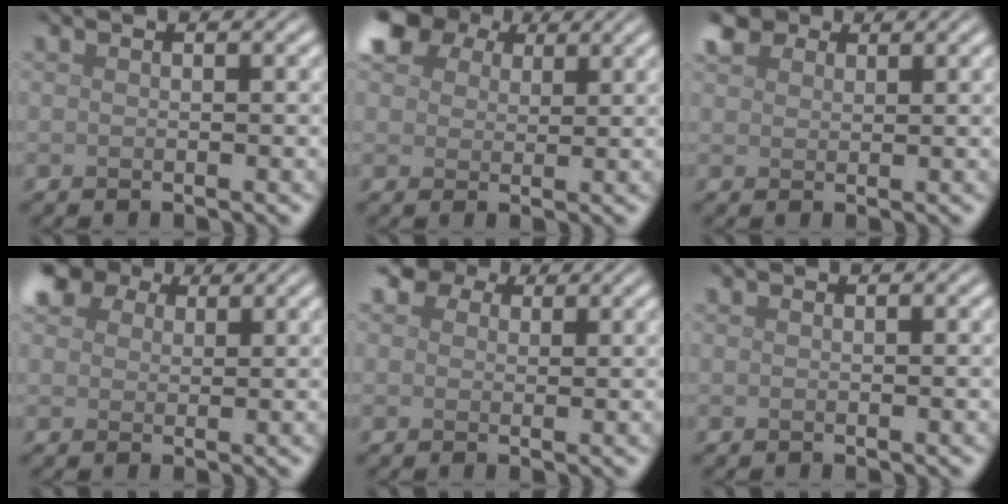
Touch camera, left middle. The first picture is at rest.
{"total": 7.1, "force": [4.3, 4.5, 3.5], "torque": [-0.094, 0.024, 0.060]}
{"total": 2.8, "force": [1.9, 1.7, 1.1], "torque": [-0.027, 0.010, 0.035]}
{"total": 6.3, "force": [4.1, 3.8, 3.0], "torque": [-0.079, 0.018, 0.061]}
{"total": 3.1, "force": [2.0, 2.0, 1.3], "torque": [-0.029, 0.002, 0.019]}
{"total": 0.0}